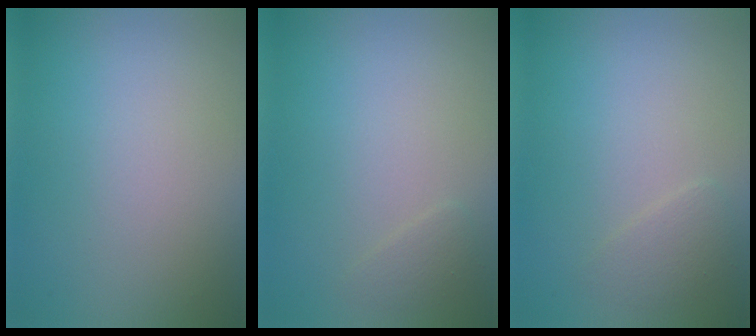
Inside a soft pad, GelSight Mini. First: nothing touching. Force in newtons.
{"total": 0.9, "press": 0.9, "slide": 0.0}
{"total": 1.3, "press": 1.3, "slide": 0.1}